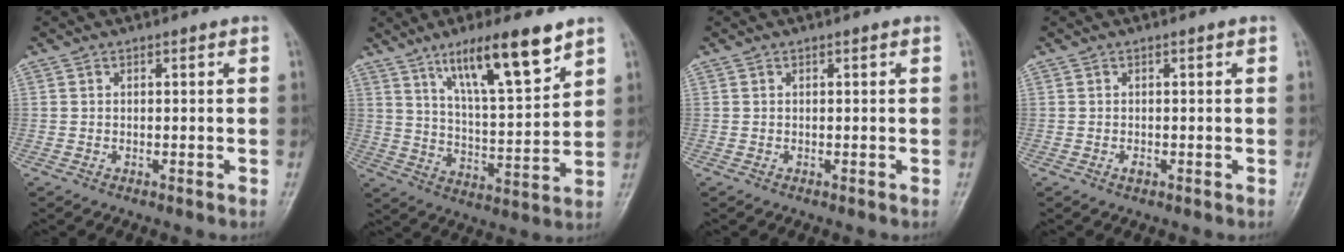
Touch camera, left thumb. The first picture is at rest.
{"total": 14.3, "force": [9.1, 2.8, 10.7], "torque": [-0.168, -0.046, 0.162]}
{"total": 0.0}
{"total": 0.9, "force": [-0.3, 0.5, 0.7], "torque": [-0.010, 0.000, -0.005]}